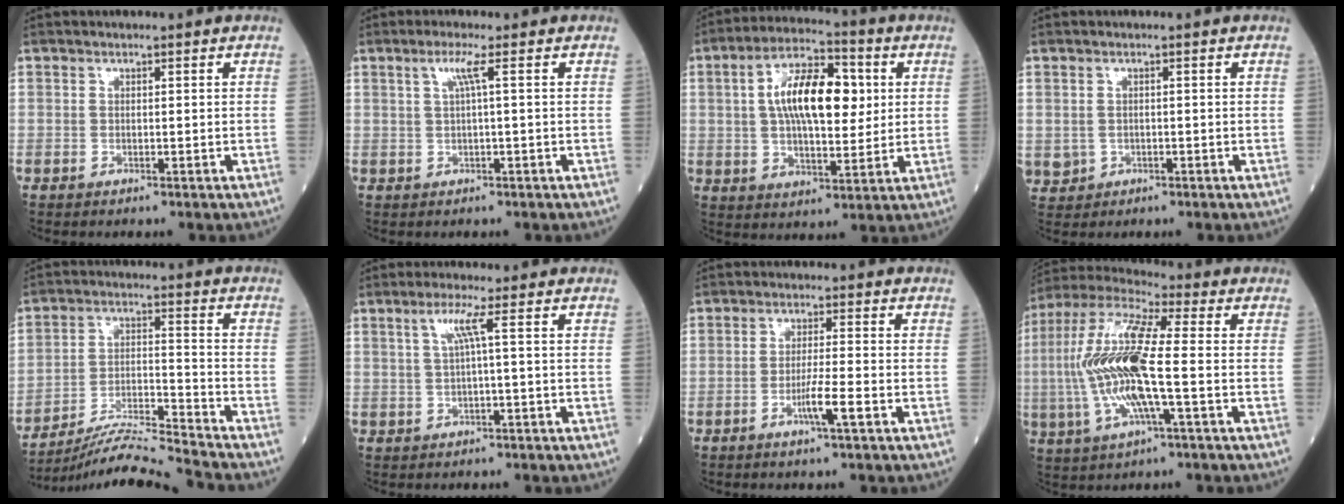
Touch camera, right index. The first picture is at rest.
{"total": 2.4, "force": [0.7, -0.5, 2.2], "torque": [-0.049, 0.006, 0.016]}
{"total": 13.5, "force": [2.5, 5.3, 12.1], "torque": [-0.218, 0.024, 0.041]}
{"total": 3.0, "force": [-0.5, 2.8, 0.8], "torque": [-0.015, 0.002, 0.003]}
{"total": 11.9, "force": [-11.4, -2.6, 2.3], "torque": [-0.036, 0.008, -0.203]}
{"total": 3.0, "force": [0.6, -0.7, 2.8], "torque": [-0.061, 0.008, 0.015]}
{"total": 4.2, "force": [-1.9, -0.4, 3.7], "torque": [-0.067, -0.006, -0.037]}
{"total": 15.6, "force": [-1.6, 2.2, 15.4], "torque": [-0.331, 0.004, -0.033]}